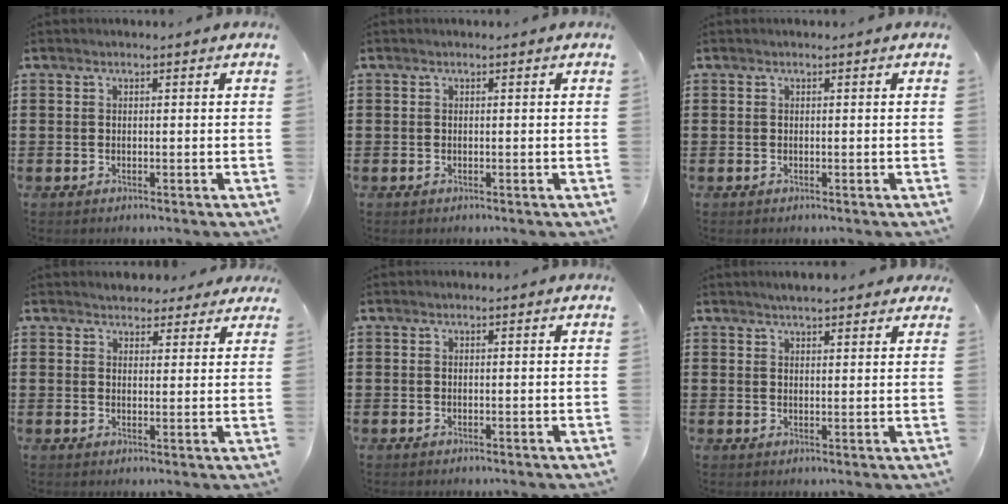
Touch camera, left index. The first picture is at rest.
{"total": 0.0}
{"total": 0.0}
{"total": 3.0, "force": [2.8, 1.2, 0.1], "torque": [-0.002, -0.004, 0.051]}
{"total": 0.0}
{"total": 2.8, "force": [2.6, 0.4, 1.0], "torque": [-0.026, 0.002, 0.047]}